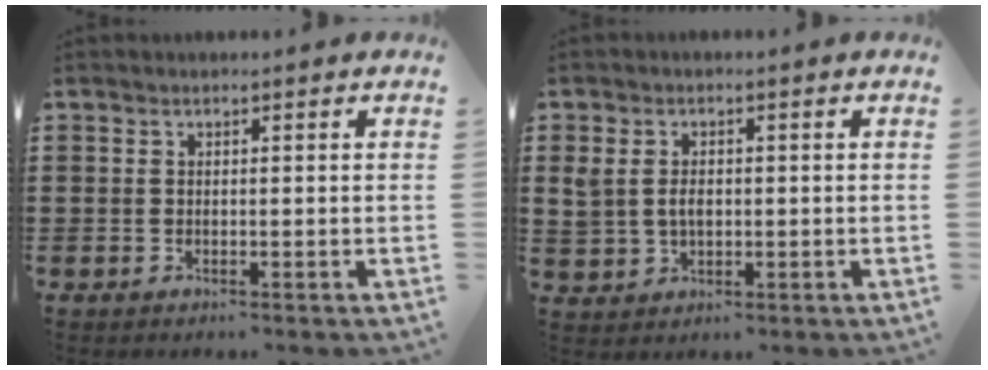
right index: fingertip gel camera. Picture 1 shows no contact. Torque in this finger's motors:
{"motor_torque": [0.06, 0.10, 0.05, 0.03]}